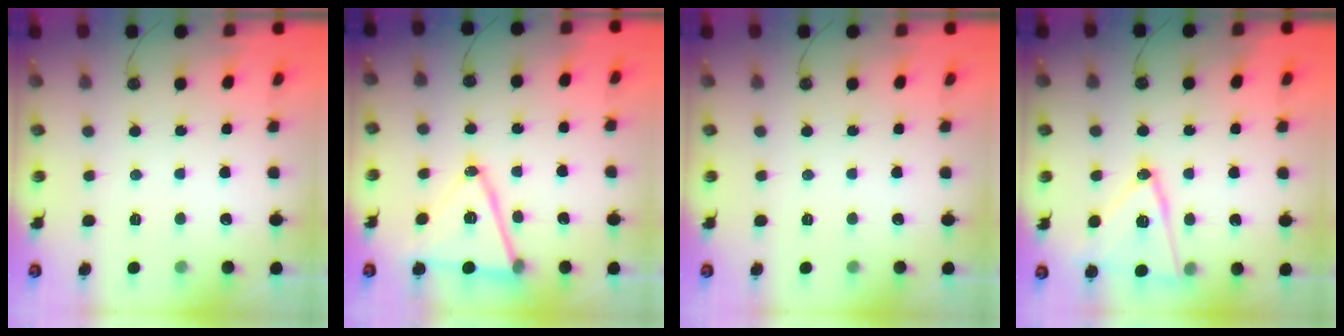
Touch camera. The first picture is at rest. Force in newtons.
{"total": 15.1, "press": 14.6, "slide": 3.8}
{"total": 0.0}
{"total": 15.1, "press": 15.1, "slide": 0.6}